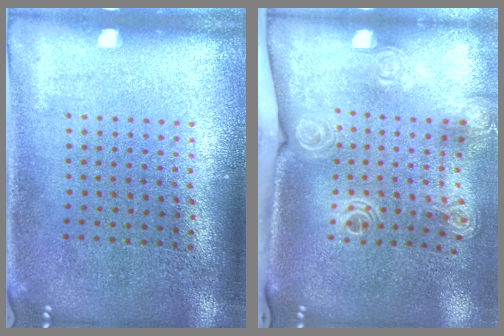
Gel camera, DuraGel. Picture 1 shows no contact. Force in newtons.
{"total": 2.1, "press": 1.6, "slide": 1.3}